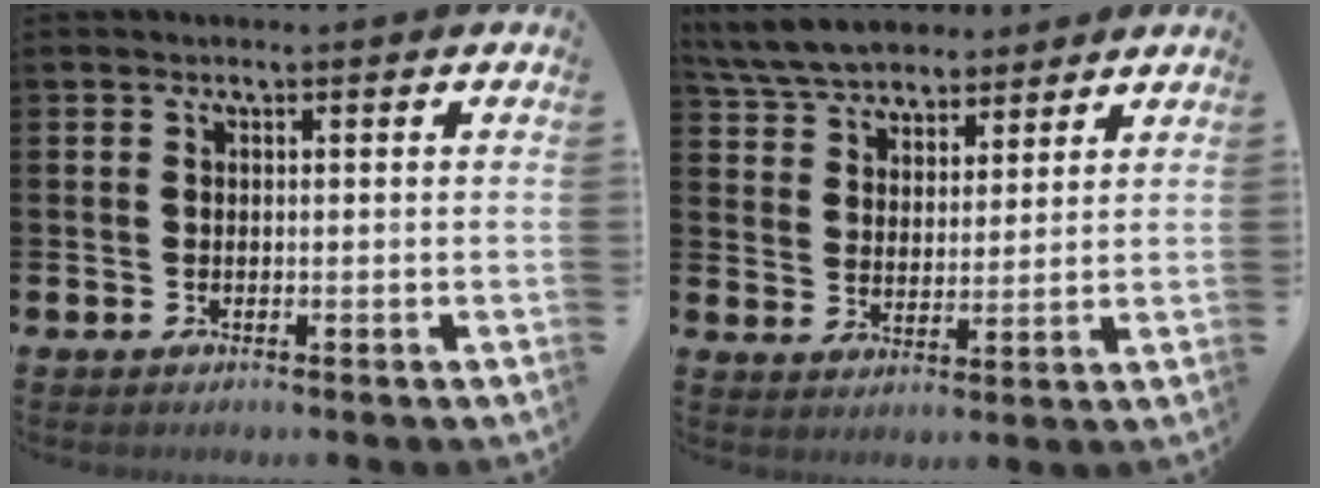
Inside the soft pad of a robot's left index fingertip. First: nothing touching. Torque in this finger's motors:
{"motor_torque": [0.86, -0.95, 0.77, 0.04]}